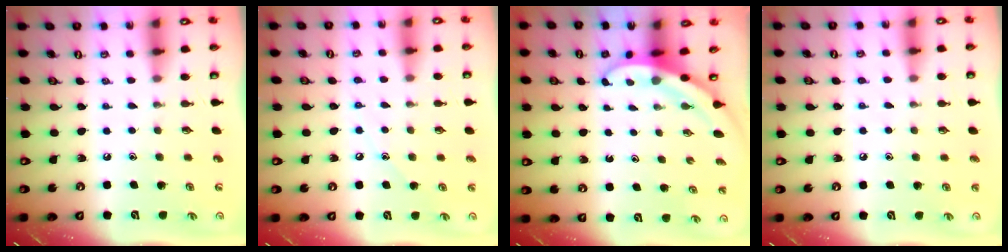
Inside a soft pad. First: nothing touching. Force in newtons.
{"total": 4.9, "press": 4.9, "slide": 0.2}
{"total": 3.5, "press": 3.5, "slide": 0.1}
{"total": 4.2, "press": 4.0, "slide": 1.0}